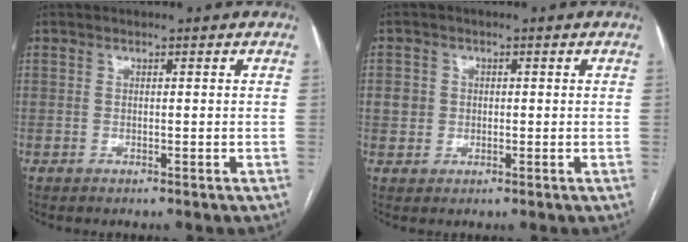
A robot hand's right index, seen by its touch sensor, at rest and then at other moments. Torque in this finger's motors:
{"motor_torque": [0.08, 0.03, -0.02, 0.01]}